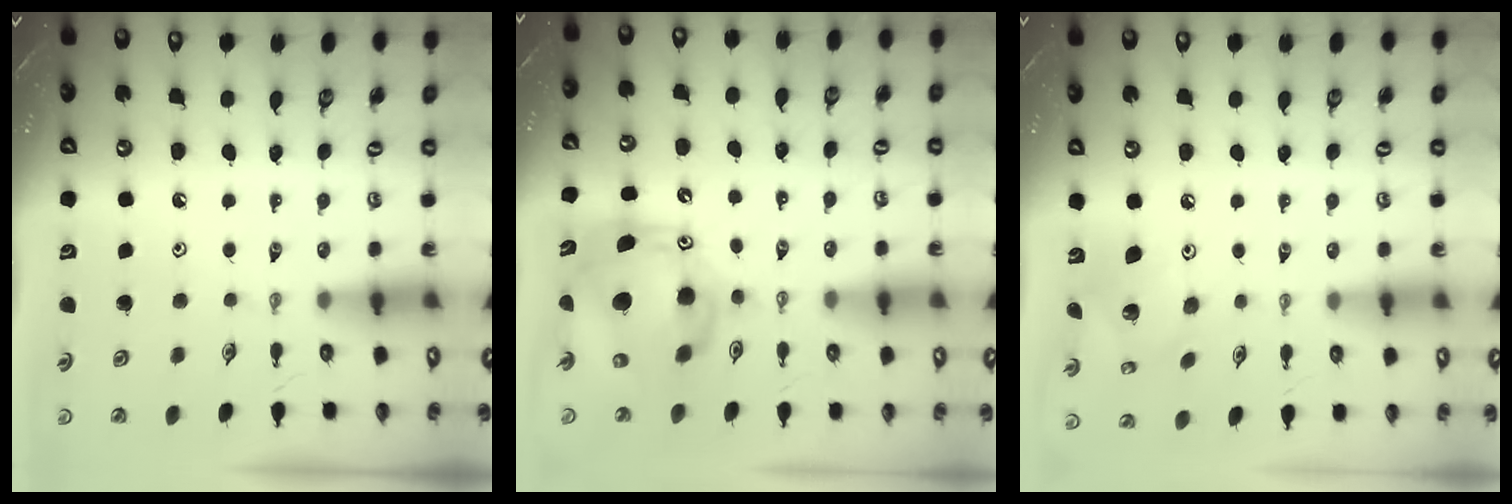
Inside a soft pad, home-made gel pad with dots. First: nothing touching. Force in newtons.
{"total": 15.6, "press": 15.5, "slide": 1.4}
{"total": 9.2, "press": 9.2, "slide": 0.7}